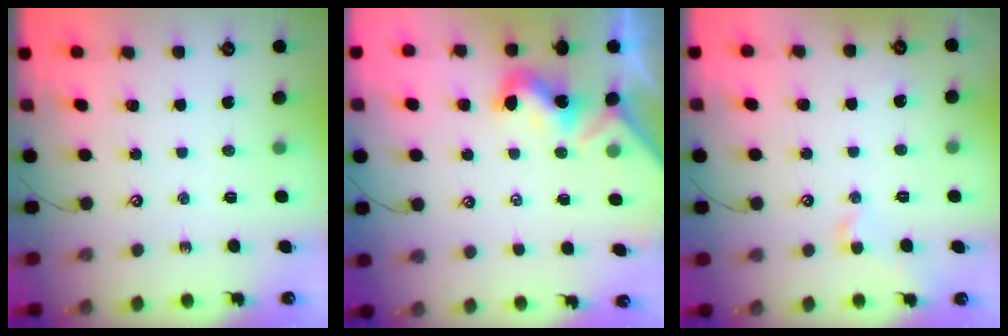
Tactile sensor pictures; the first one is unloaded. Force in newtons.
{"total": 1.7, "press": 1.7, "slide": 0.1}
{"total": 0.0}